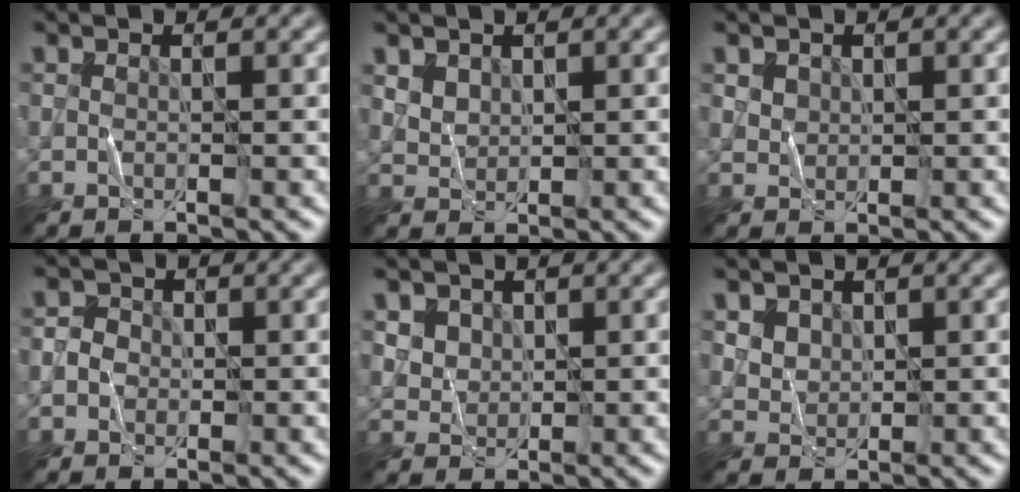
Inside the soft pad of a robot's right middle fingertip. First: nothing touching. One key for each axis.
{"total": 2.2, "fx": 1.3, "fy": 1.5, "fz": 0.9, "tx": -0.026, "ty": -0.008, "tz": 0.039}
{"total": 1.9, "fx": 1.0, "fy": 1.4, "fz": 0.6, "tx": -0.017, "ty": -0.005, "tz": 0.033}
{"total": 2.0, "fx": -0.1, "fy": 1.9, "fz": 0.7, "tx": 0.010, "ty": 0.005, "tz": -0.014}
{"total": 4.3, "fx": 2.3, "fy": 3.2, "fz": 1.7, "tx": -0.055, "ty": 0.002, "tz": 0.052}
{"total": 3.7, "fx": 2.1, "fy": 2.6, "fz": 1.6, "tx": -0.054, "ty": 0.000, "tz": 0.052}